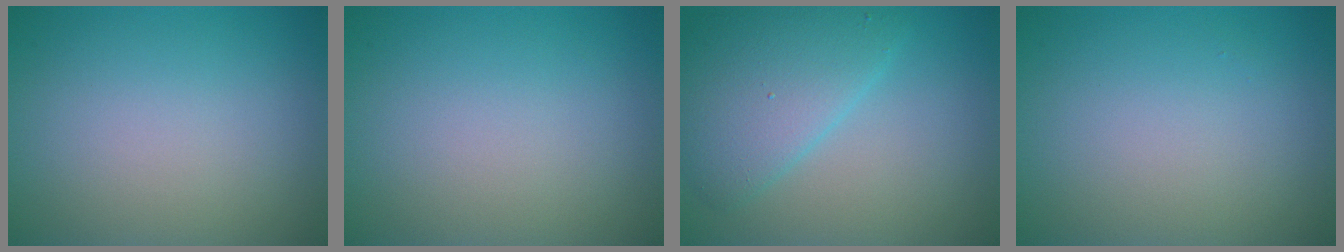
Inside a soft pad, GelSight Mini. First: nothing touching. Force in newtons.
{"total": 0.0}
{"total": 5.3, "press": 5.3, "slide": 0.2}
{"total": 0.0}